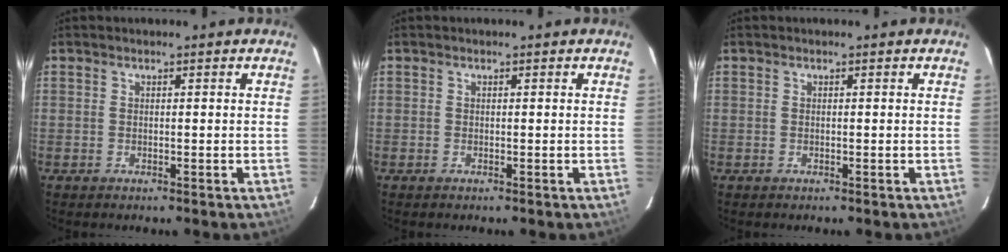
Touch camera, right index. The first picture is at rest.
{"total": 0.0}
{"total": 0.0}